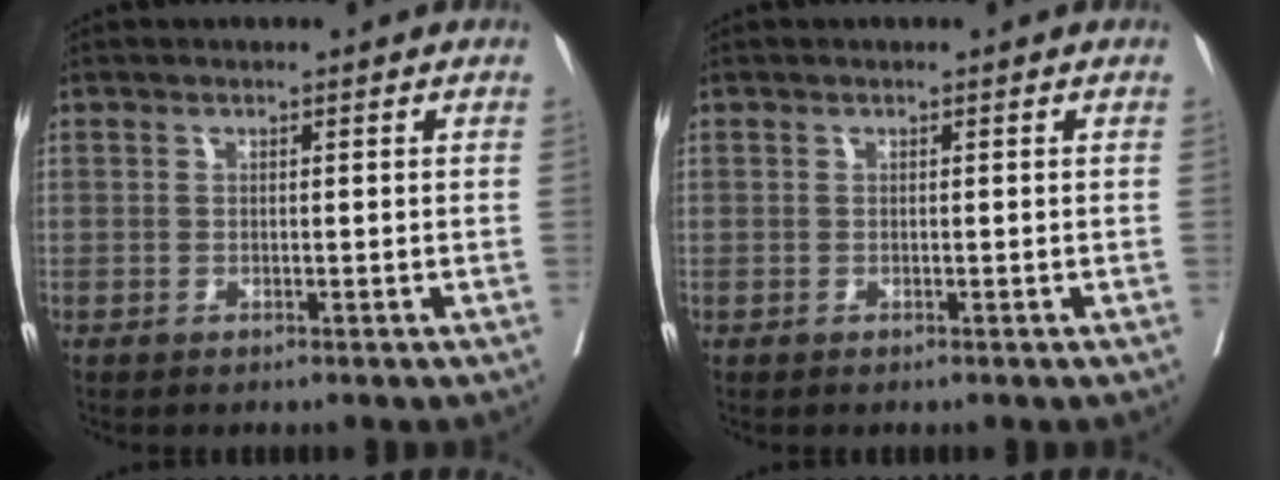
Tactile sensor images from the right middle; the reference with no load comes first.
{"total": 0.0}